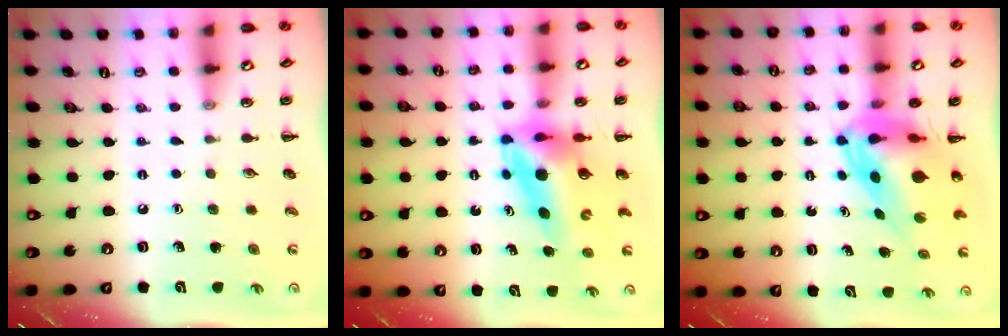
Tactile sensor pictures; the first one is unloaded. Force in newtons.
{"total": 9.6, "press": 9.2, "slide": 3.0}
{"total": 7.3, "press": 6.9, "slide": 2.3}